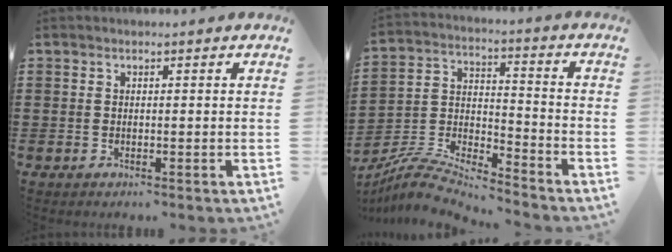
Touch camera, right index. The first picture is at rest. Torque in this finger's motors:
{"motor_torque": [-0.38, 0.39, -0.69, -0.15]}